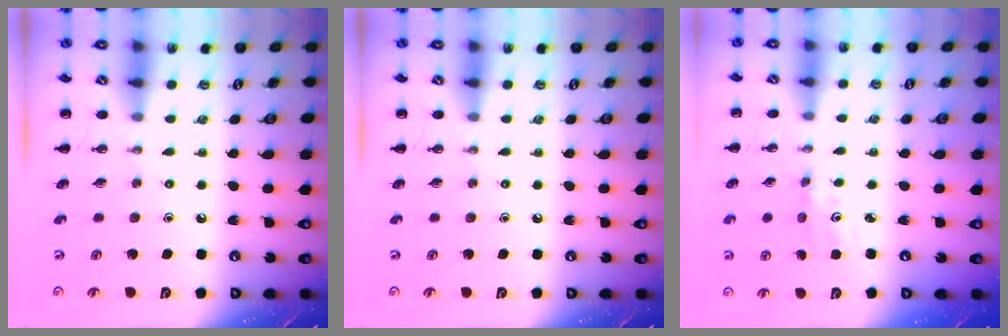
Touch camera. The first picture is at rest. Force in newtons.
{"total": 0.0}
{"total": 1.5, "press": 1.4, "slide": 0.5}